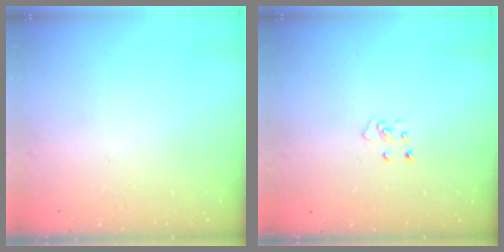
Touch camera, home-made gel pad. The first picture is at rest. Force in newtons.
{"total": 4.1, "press": 4.1, "slide": 0.3}